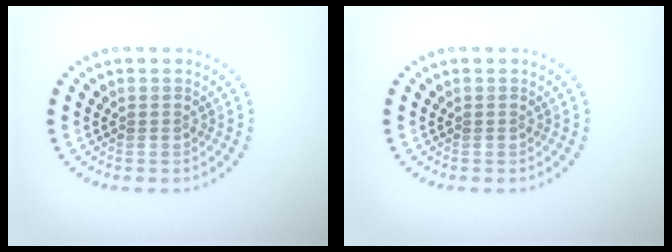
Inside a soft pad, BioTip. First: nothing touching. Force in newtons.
{"total": 0.0}